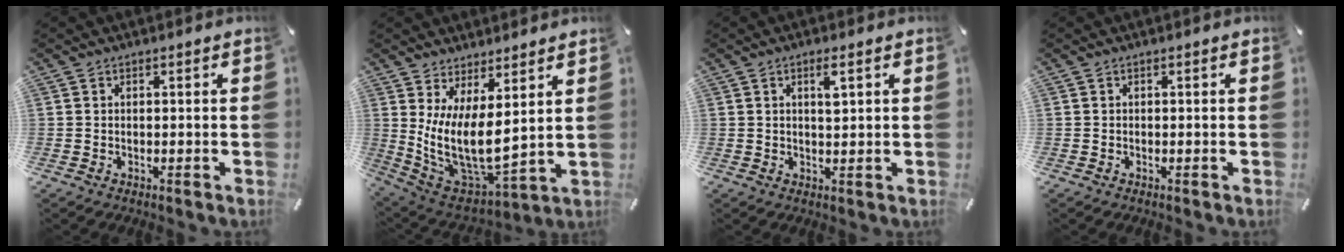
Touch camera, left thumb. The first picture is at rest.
{"total": 12.1, "force": [3.8, 5.2, 10.3], "torque": [-0.227, -0.071, 0.073]}
{"total": 3.1, "force": [1.3, 0.7, 2.8], "torque": [-0.051, 0.001, 0.018]}
{"total": 0.0}